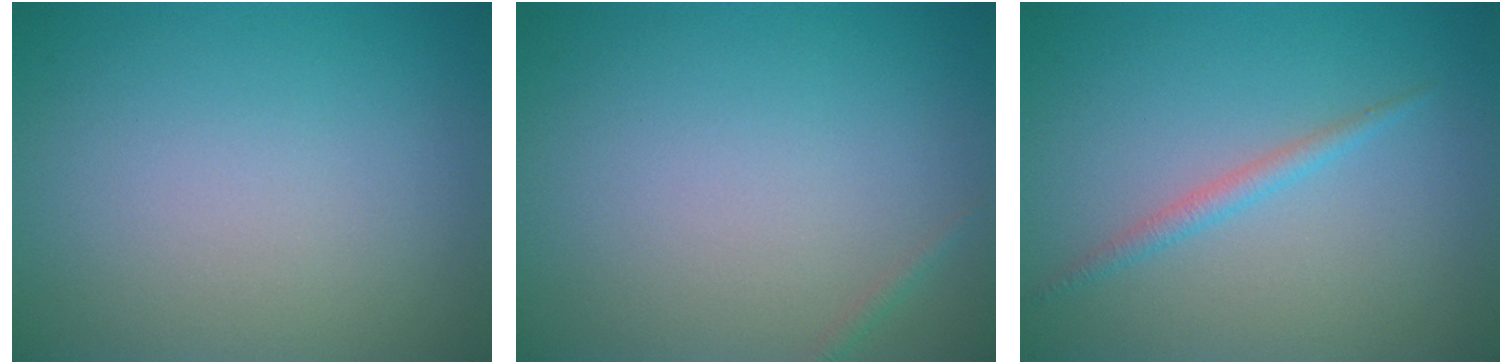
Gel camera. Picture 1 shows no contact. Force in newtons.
{"total": 0.5, "press": 0.5, "slide": 0.0}
{"total": 1.4, "press": 1.4, "slide": 0.1}